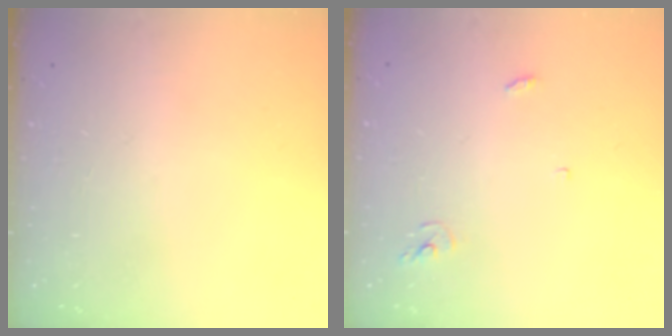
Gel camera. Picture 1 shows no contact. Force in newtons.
{"total": 3.3, "press": 3.2, "slide": 0.3}